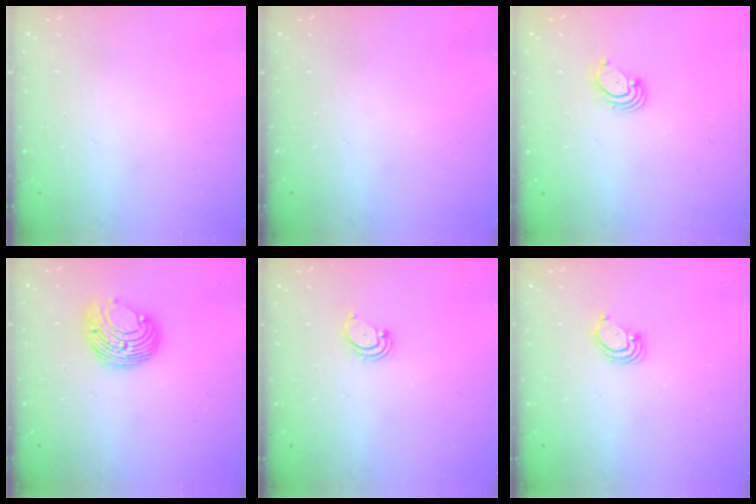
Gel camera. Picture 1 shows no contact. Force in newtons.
{"total": 0.0}
{"total": 2.9, "press": 2.9, "slide": 0.4}
{"total": 10.7, "press": 10.7, "slide": 0.5}
{"total": 2.9, "press": 2.9, "slide": 0.3}
{"total": 3.2, "press": 3.2, "slide": 0.2}